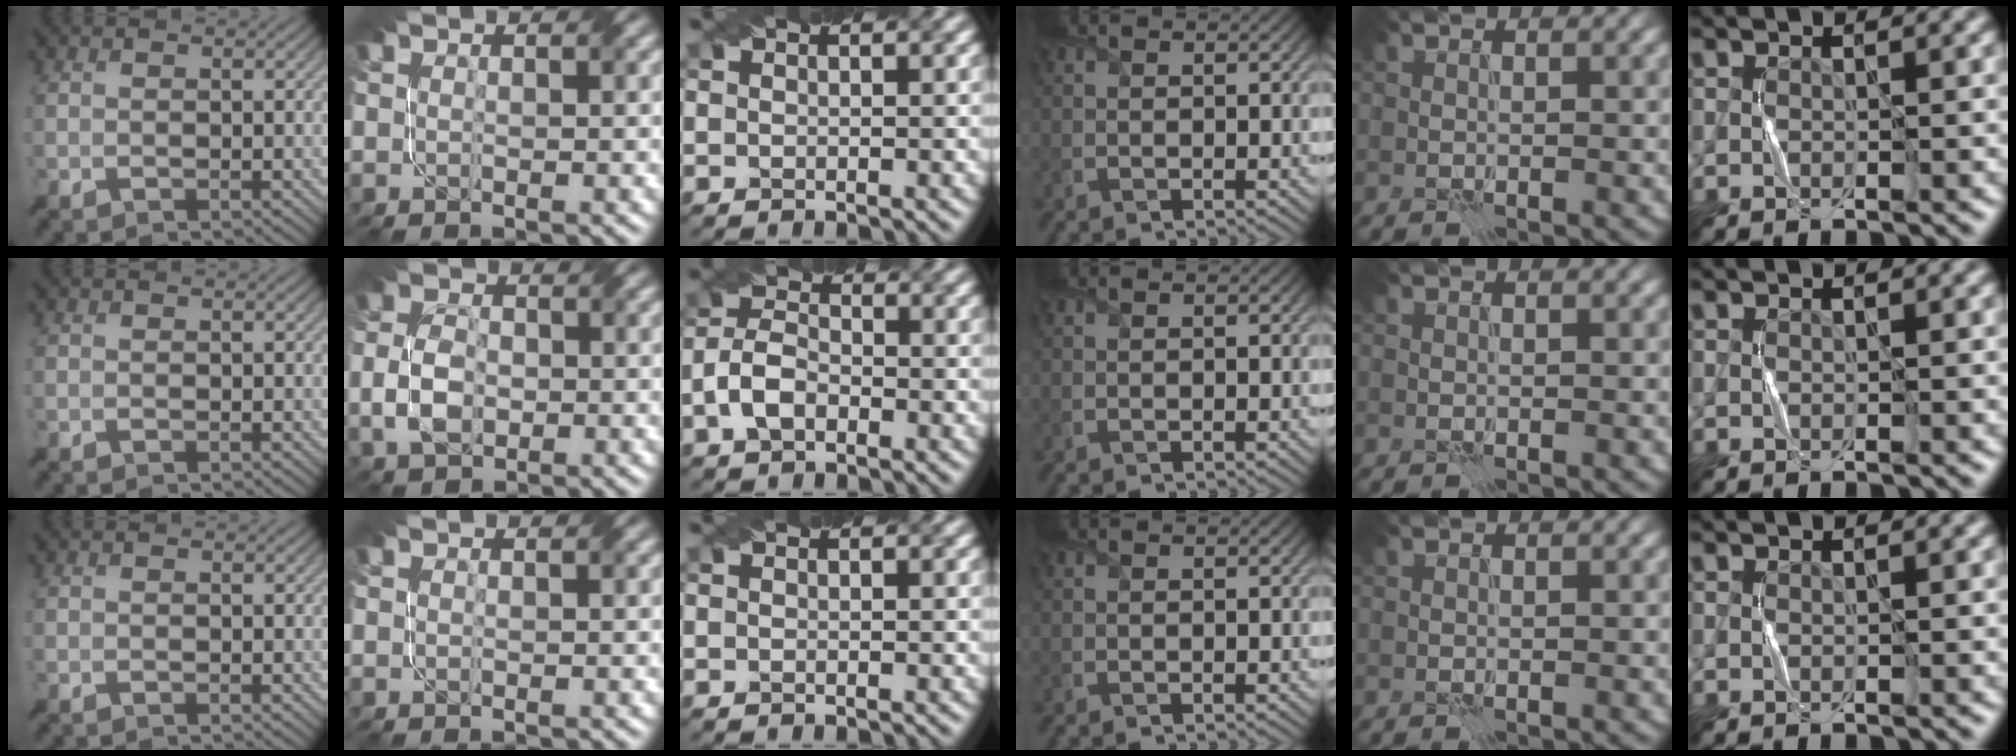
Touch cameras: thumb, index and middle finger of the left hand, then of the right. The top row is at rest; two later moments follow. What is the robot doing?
{"motion": "fold", "object": "coffee filter"}